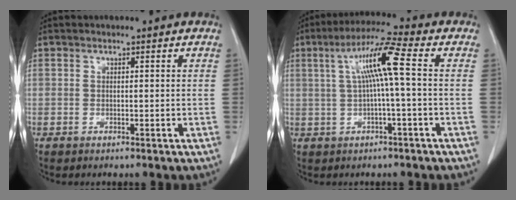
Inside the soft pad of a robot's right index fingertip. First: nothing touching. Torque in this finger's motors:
{"motor_torque": [1.09, -0.10, 0.55, 0.16]}